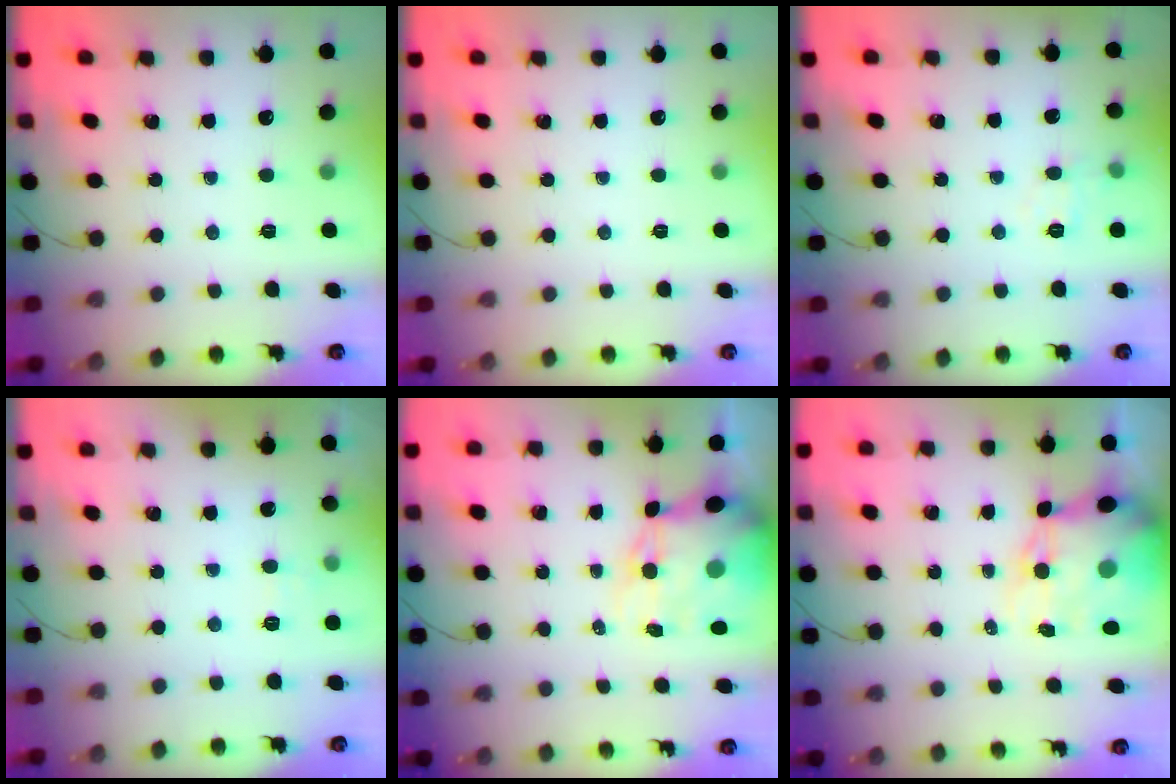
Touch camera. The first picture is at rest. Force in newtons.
{"total": 0.0}
{"total": 7.6, "press": 7.5, "slide": 1.6}
{"total": 2.8, "press": 2.5, "slide": 1.3}
{"total": 12.1, "press": 11.7, "slide": 3.0}
{"total": 12.1, "press": 11.7, "slide": 3.0}